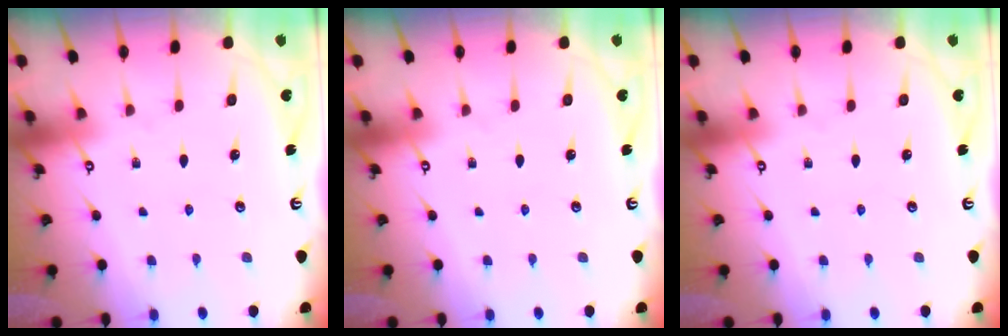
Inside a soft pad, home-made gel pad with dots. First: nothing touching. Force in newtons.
{"total": 0.0}
{"total": 0.0}